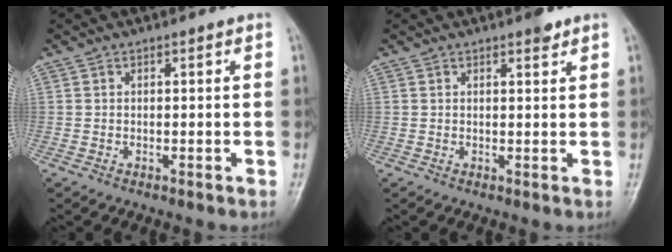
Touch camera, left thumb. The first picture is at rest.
{"total": 2.2, "force": [1.5, 0.8, 1.3], "torque": [-0.012, -0.007, 0.019]}